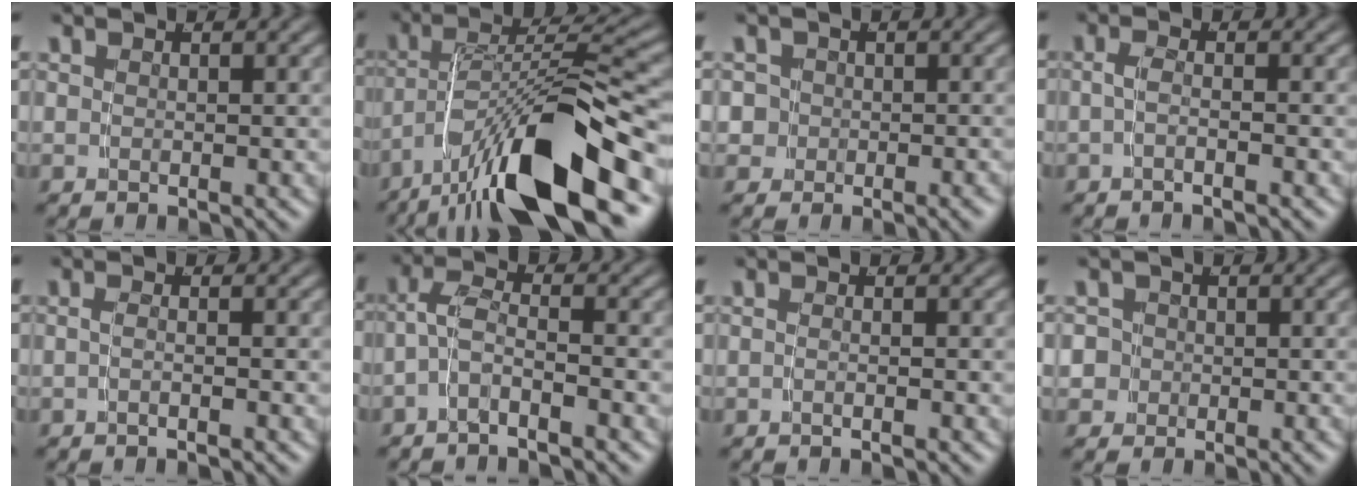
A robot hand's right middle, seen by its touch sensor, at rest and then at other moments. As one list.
[{"total": 10.0, "force": [-4.0, 3.4, 8.4], "torque": [-0.142, -0.007, -0.056]}, {"total": 3.8, "force": [-0.7, 3.6, 1.0], "torque": [-0.032, -0.011, -0.013]}, {"total": 1.6, "force": [-0.9, -0.4, 1.2], "torque": [-0.028, -0.005, -0.016]}, {"total": 1.3, "force": [-0.8, -0.6, 0.8], "torque": [-0.017, -0.003, -0.015]}, {"total": 2.9, "force": [-1.6, 1.4, 2.0], "torque": [-0.049, -0.017, -0.026]}, {"total": 0.9, "force": [-0.7, -0.5, 0.4], "torque": [-0.009, 0.000, -0.012]}, {"total": 4.2, "force": [-0.8, 4.0, 1.0], "torque": [-0.037, -0.014, -0.016]}]